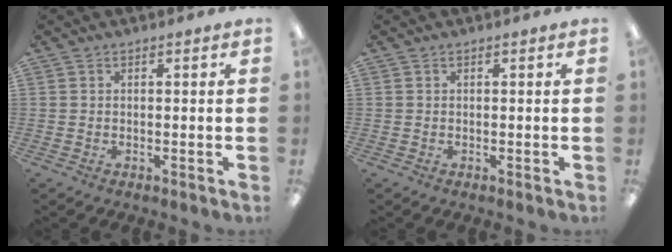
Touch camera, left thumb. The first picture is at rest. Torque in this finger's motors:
{"motor_torque": [-0.07, 0.07, -0.01, -0.01, 0.00]}